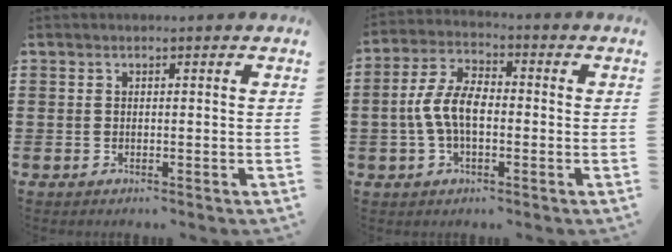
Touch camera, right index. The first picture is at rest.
{"total": 7.1, "force": [-1.1, 3.6, 5.9], "torque": [-0.140, 0.000, -0.028]}